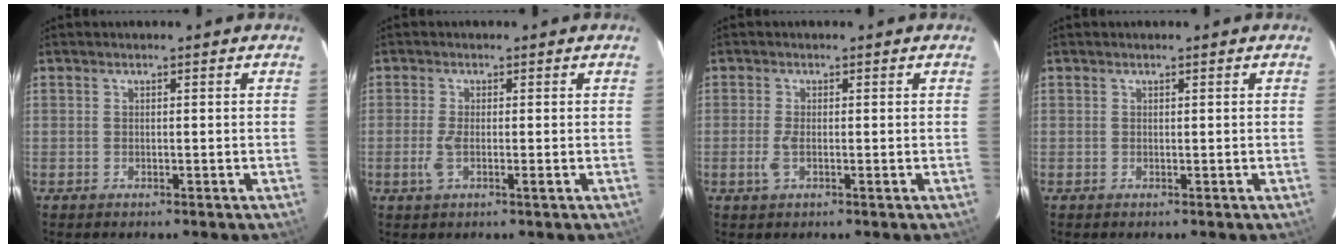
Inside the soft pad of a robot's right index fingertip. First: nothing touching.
{"total": 2.9, "force": [-0.7, 0.5, 2.7], "torque": [-0.056, -0.005, -0.012]}
{"total": 2.2, "force": [-0.5, 0.6, 2.0], "torque": [-0.046, -0.004, -0.009]}
{"total": 0.0}